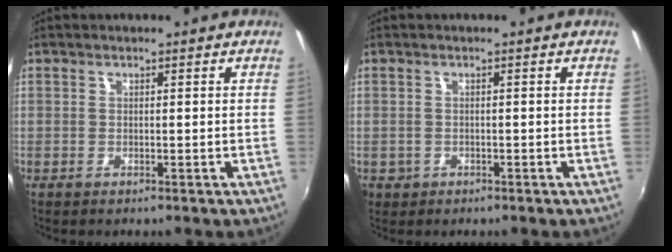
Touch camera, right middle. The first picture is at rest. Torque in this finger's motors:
{"motor_torque": [-0.16, -0.13, -0.02, -0.01]}